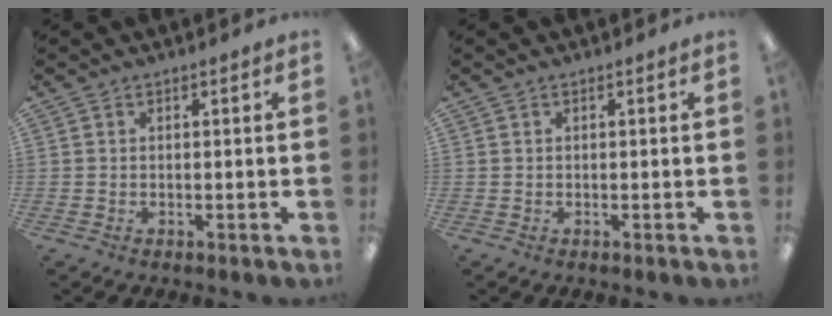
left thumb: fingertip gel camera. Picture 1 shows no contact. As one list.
[{"total": 0.0}]